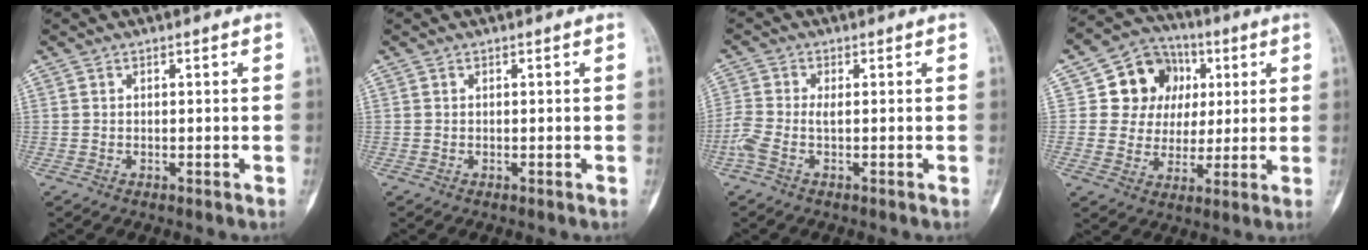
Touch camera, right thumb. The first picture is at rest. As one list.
[{"total": 0.0}, {"total": 3.6, "force": [-0.9, 1.3, 3.3], "torque": [-0.095, 0.007, -0.023]}, {"total": 12.9, "force": [3.5, 11.4, 4.9], "torque": [-0.024, 0.003, 0.059]}]